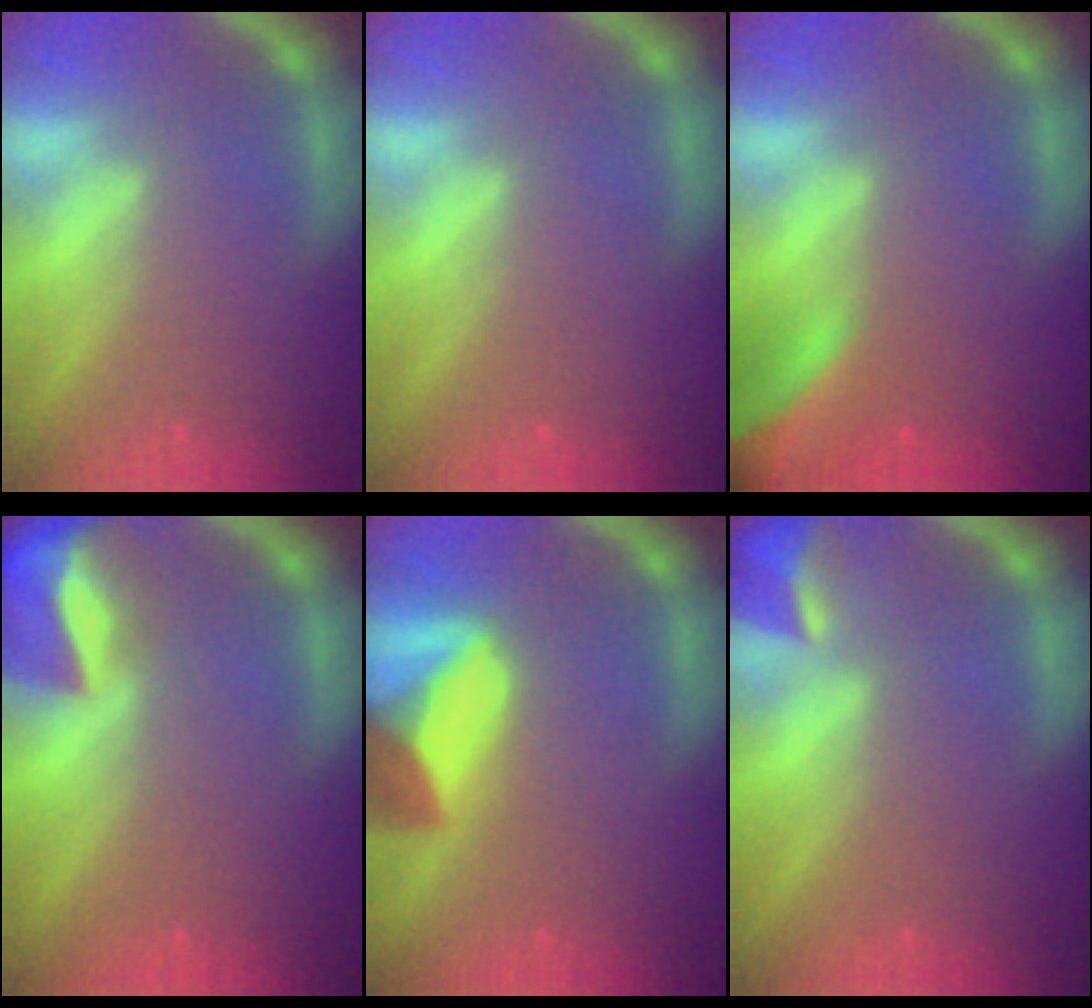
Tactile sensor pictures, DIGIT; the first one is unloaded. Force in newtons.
{"total": 0.0}
{"total": 10.0}
{"total": 7.9}
{"total": 8.0}
{"total": 2.9}